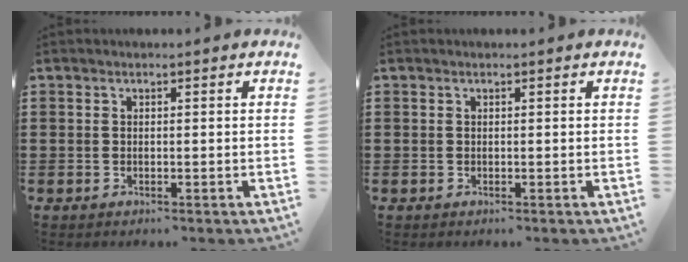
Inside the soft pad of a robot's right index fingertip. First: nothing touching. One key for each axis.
{"total": 0.0}